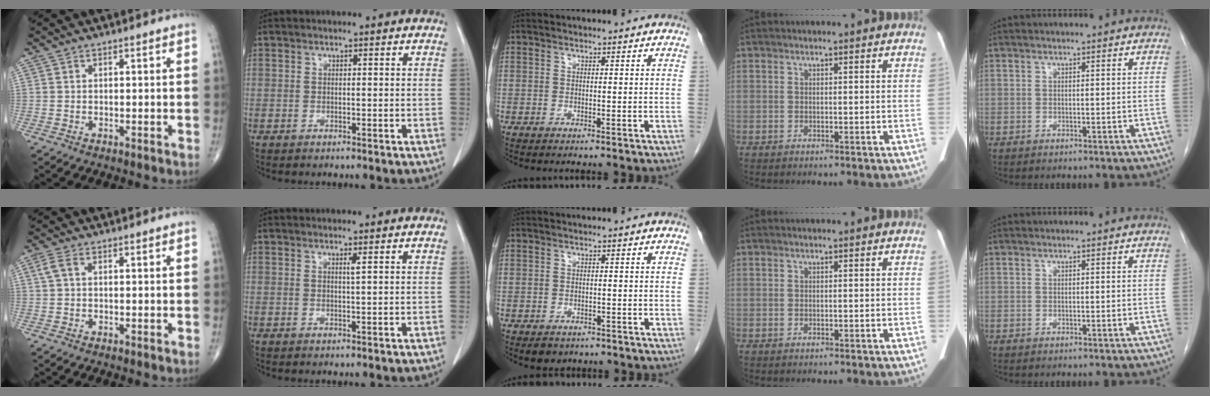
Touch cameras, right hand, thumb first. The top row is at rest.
{"thumb": {"total": 2.1, "force": [0.5, 1.0, 1.8], "torque": [-0.047, 0.012, 0.011]}, "index": {"total": 0.7, "force": [0.3, -0.2, 0.6], "torque": [-0.018, -0.004, 0.010]}, "middle": {"total": 2.7, "force": [-2.0, 1.7, 0.7], "torque": [-0.010, 0.001, -0.021]}}